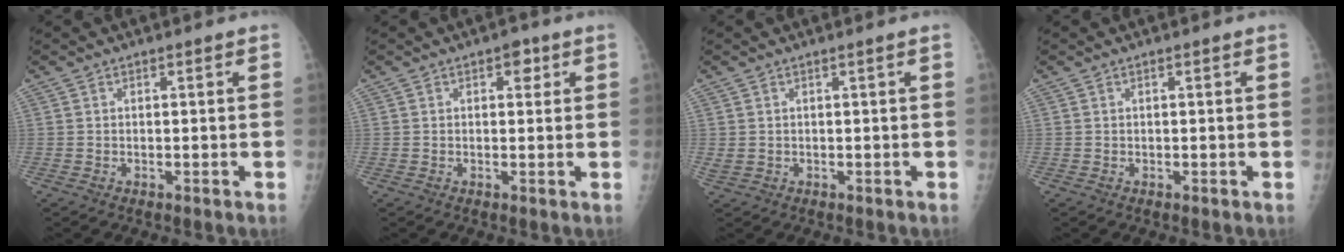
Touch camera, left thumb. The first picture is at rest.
{"total": 2.3, "force": [1.0, 1.4, 1.5], "torque": [-0.006, 0.000, 0.009]}
{"total": 1.4, "force": [0.2, 0.6, 1.2], "torque": [-0.039, 0.005, 0.013]}
{"total": 0.0}